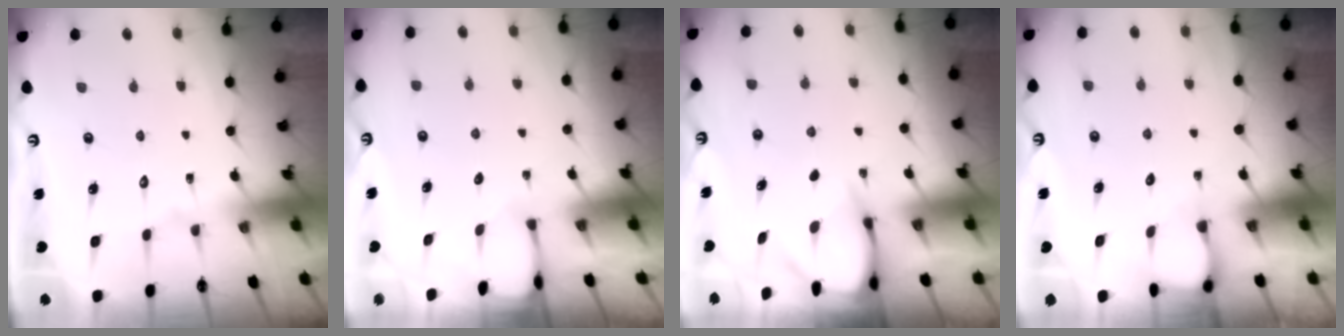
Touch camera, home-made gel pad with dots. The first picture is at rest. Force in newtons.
{"total": 1.3, "press": 1.2, "slide": 0.2}
{"total": 3.4, "press": 3.4, "slide": 0.3}
{"total": 2.1, "press": 2.1, "slide": 0.3}